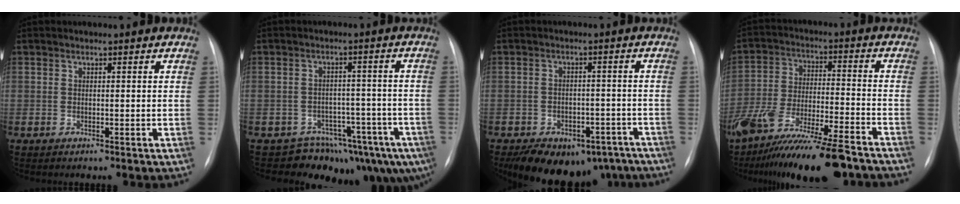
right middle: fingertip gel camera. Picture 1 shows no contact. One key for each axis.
{"total": 10.9, "fx": -8.5, "fy": 5.7, "fz": 3.8, "tx": -0.021, "ty": 0.044, "tz": -0.105}
{"total": 15.4, "fx": -11.0, "fy": 8.8, "fz": 6.4, "tx": -0.114, "ty": 0.011, "tz": -0.135}
{"total": 20.8, "fx": -16.5, "fy": 2.7, "fz": 12.4, "tx": -0.198, "ty": -0.030, "tz": -0.275}